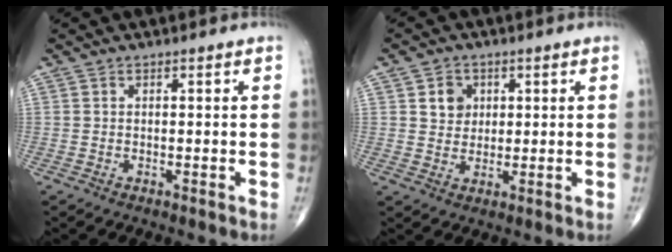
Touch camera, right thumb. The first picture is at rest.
{"total": 4.5, "force": [1.4, 3.9, 1.8], "torque": [-0.006, -0.005, 0.023]}